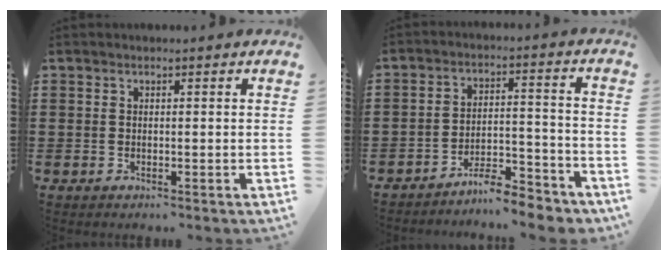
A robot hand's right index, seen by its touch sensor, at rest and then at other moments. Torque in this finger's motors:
{"motor_torque": [1.09, 1.04, 0.19, 0.01]}